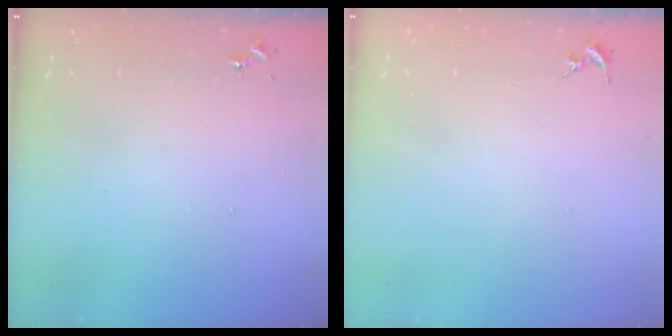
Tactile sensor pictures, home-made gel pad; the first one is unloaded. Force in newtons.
{"total": 0.0}